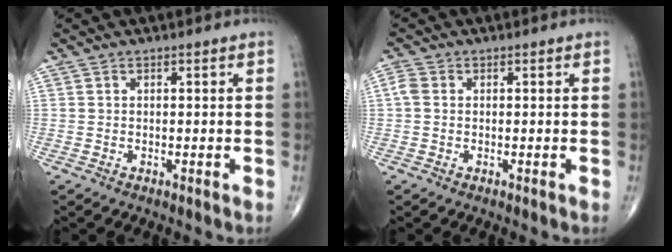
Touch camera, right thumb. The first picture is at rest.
{"total": 2.1, "force": [0.0, 1.6, 1.3], "torque": [-0.029, 0.006, -0.005]}